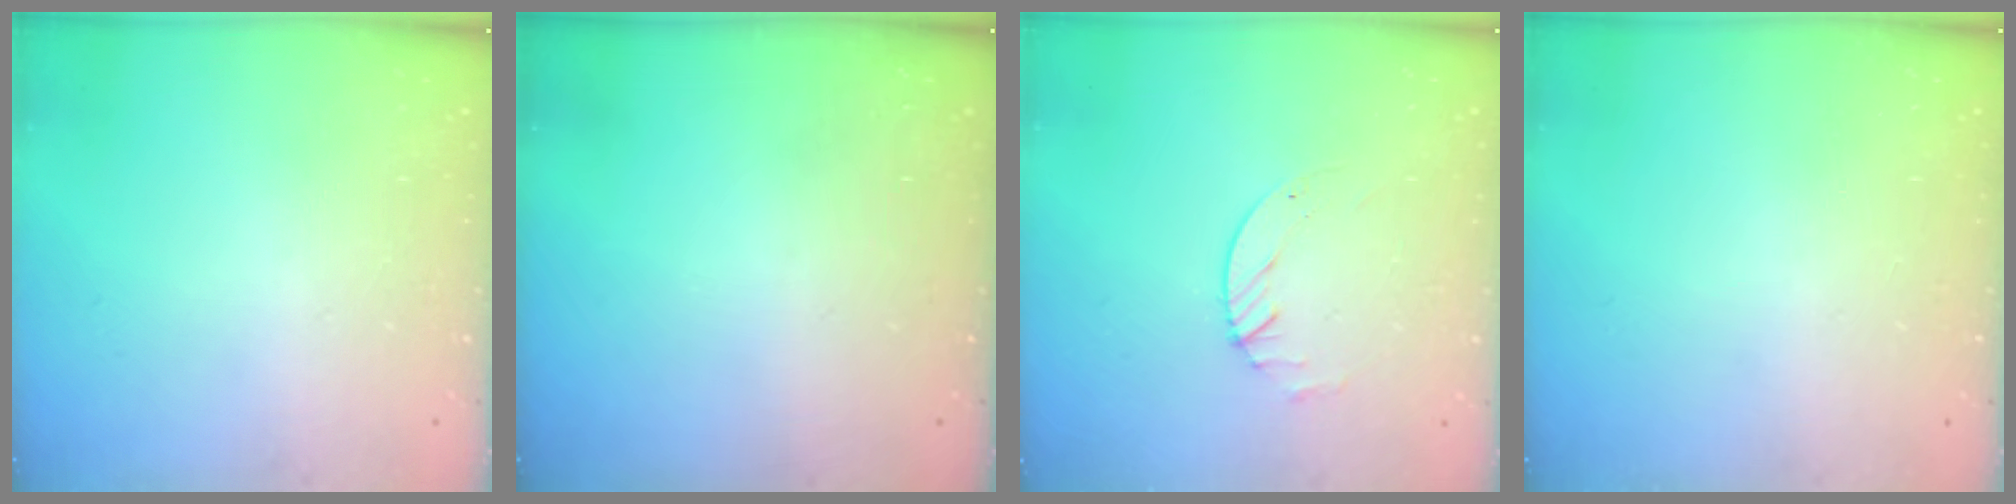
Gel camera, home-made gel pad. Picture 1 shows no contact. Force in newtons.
{"total": 0.0}
{"total": 2.0, "press": 2.0, "slide": 0.2}
{"total": 0.0}